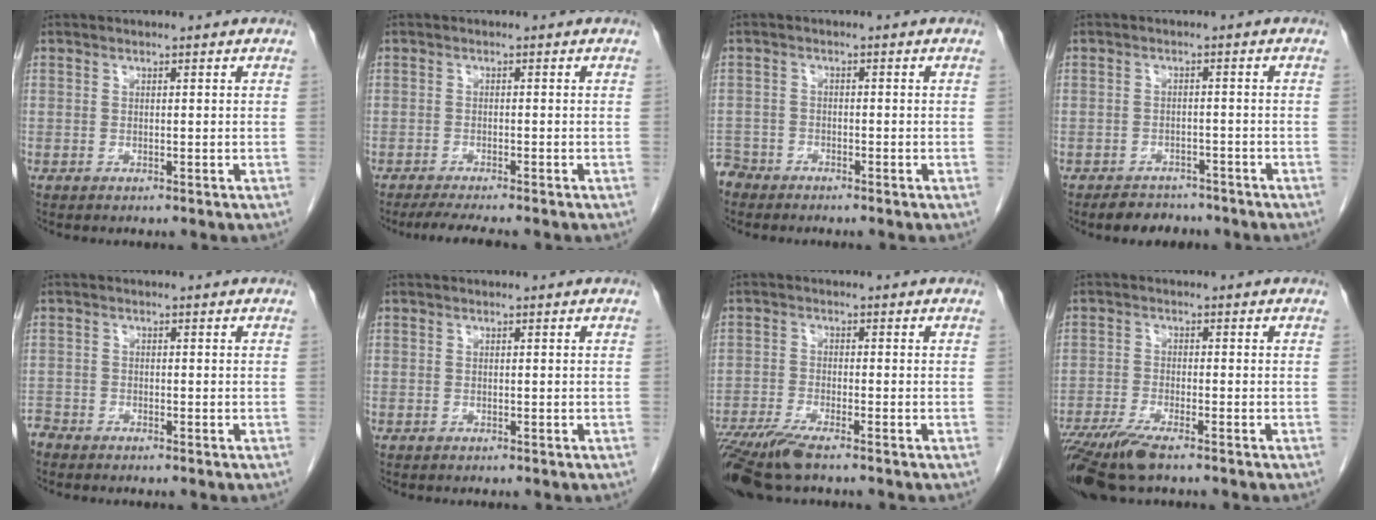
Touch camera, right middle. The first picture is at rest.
{"total": 4.9, "force": [-4.2, 0.1, 2.7], "torque": [-0.038, -0.012, -0.066]}
{"total": 3.1, "force": [-2.8, 1.1, -0.4], "torque": [0.007, 0.000, -0.057]}
{"total": 4.6, "force": [-3.9, 2.3, 0.8], "torque": [-0.011, 0.004, -0.055]}
{"total": 1.7, "force": [-1.7, 0.3, -0.1], "torque": [0.003, -0.004, -0.032]}
{"total": 0.0}
{"total": 8.7, "force": [-6.7, 0.8, 5.5], "torque": [-0.098, -0.021, -0.119]}
{"total": 8.7, "force": [-6.4, 1.2, 5.8], "torque": [-0.105, -0.020, -0.113]}